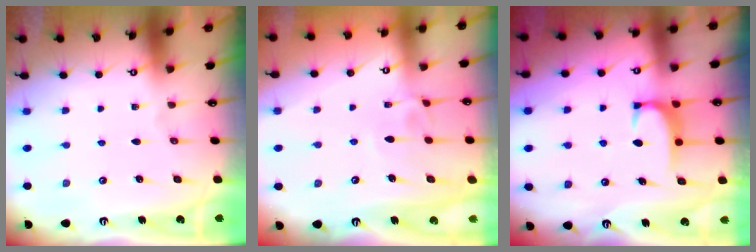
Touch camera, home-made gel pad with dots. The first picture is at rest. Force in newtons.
{"total": 1.3, "press": 1.0, "slide": 0.8}
{"total": 1.6, "press": 1.6, "slide": 0.5}